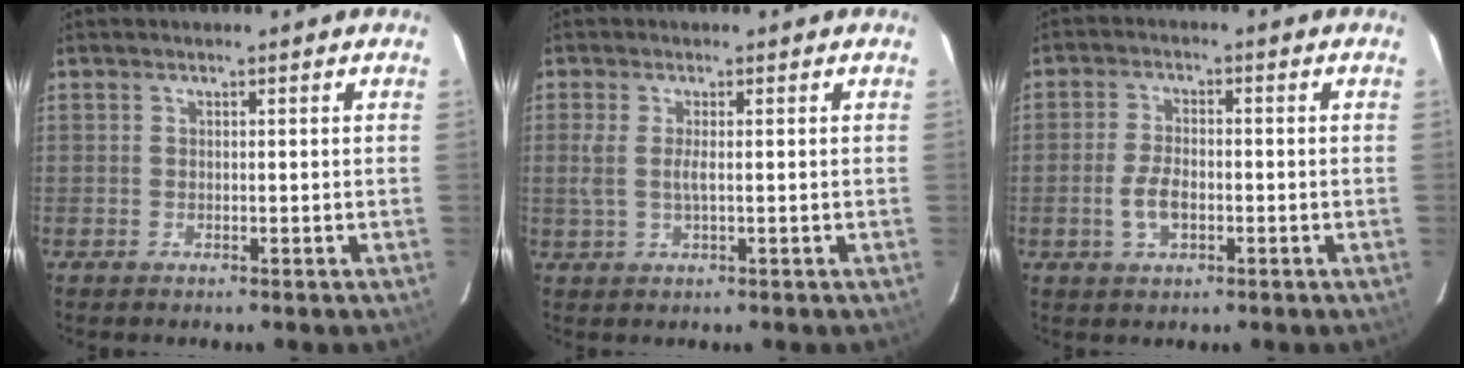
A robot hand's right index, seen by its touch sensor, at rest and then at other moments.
{"total": 3.2, "force": [0.1, 0.6, 3.1], "torque": [-0.067, -0.003, 0.002]}
{"total": 5.1, "force": [-1.6, 2.7, 4.0], "torque": [-0.085, -0.001, -0.027]}